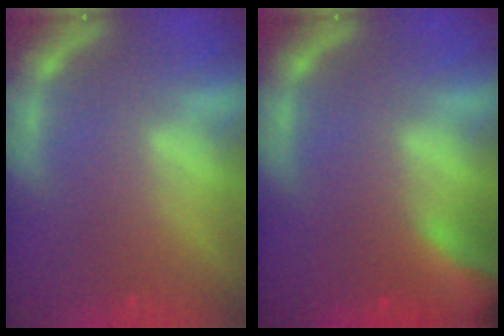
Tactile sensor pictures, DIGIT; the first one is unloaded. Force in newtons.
{"total": 7.9}